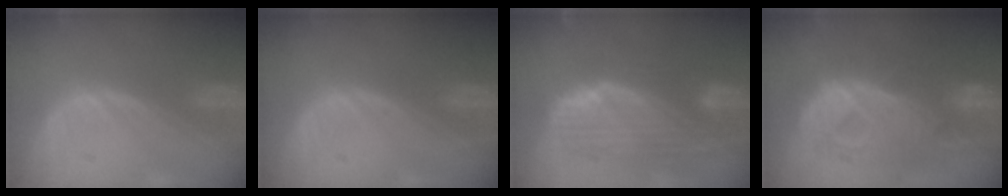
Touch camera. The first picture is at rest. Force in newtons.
{"total": 0.0}
{"total": 9.9, "press": 8.8, "slide": 4.5}
{"total": 11.2, "press": 11.2, "slide": 1.0}